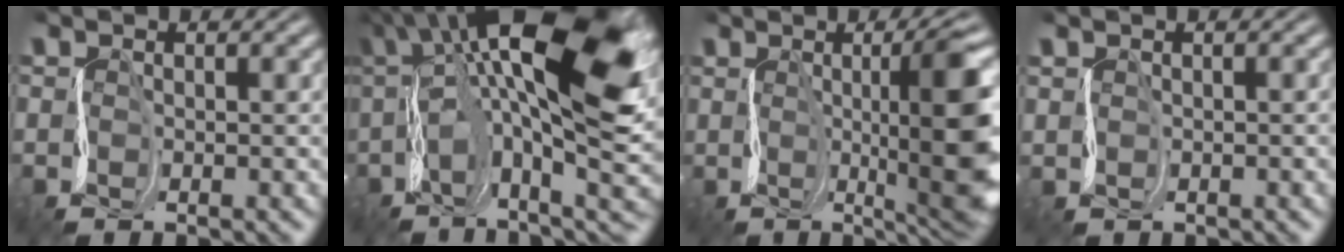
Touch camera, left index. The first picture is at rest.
{"total": 16.7, "force": [3.9, 6.5, 14.9], "torque": [-0.272, 0.016, 0.086]}
{"total": 8.8, "force": [1.1, 1.7, 8.6], "torque": [-0.120, -0.008, 0.032]}
{"total": 1.0, "force": [0.2, -0.2, -1.0], "torque": [0.008, 0.004, 0.013]}